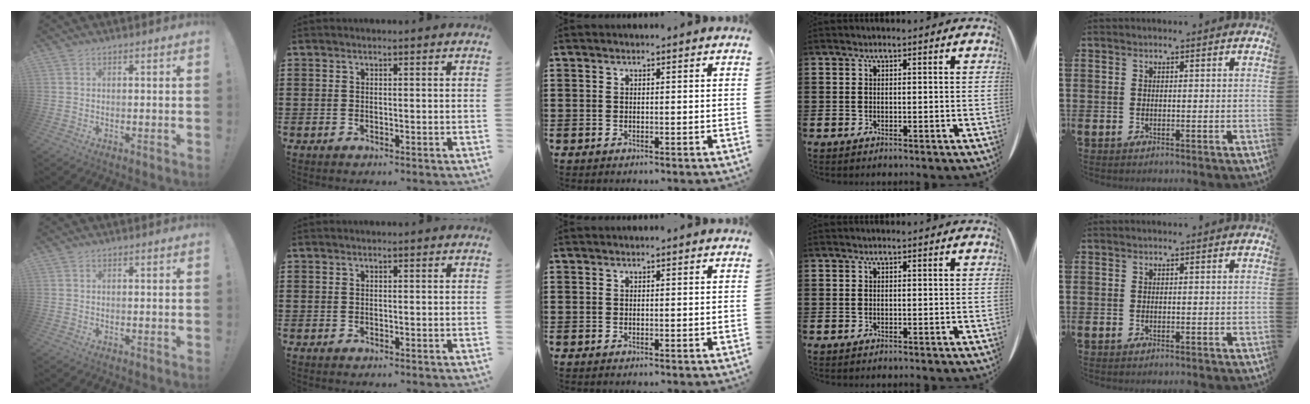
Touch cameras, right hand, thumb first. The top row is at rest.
{}